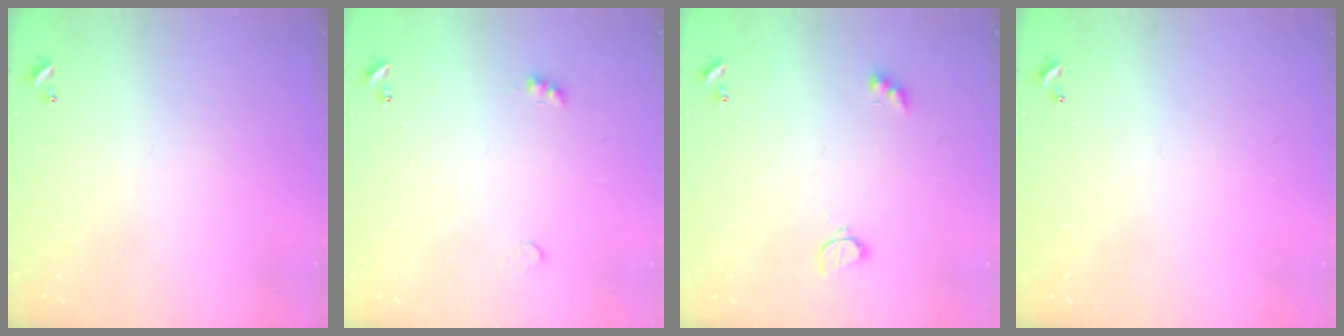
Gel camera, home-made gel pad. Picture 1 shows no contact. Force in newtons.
{"total": 3.8, "press": 3.7, "slide": 0.6}
{"total": 3.3, "press": 3.3, "slide": 0.6}
{"total": 0.0}